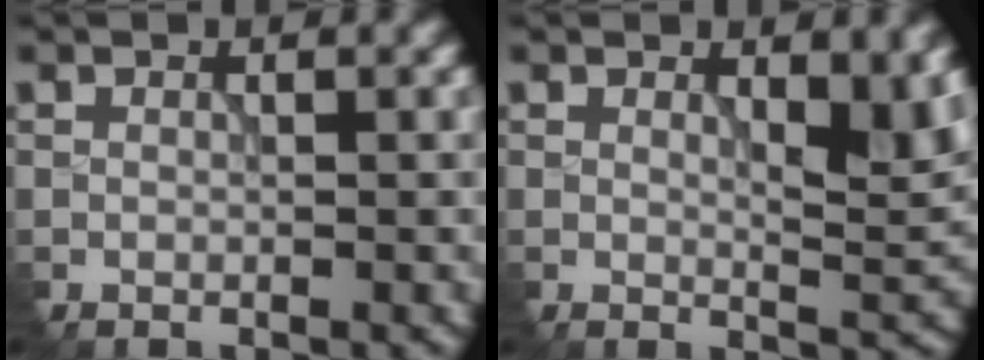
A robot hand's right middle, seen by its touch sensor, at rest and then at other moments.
{"total": 4.3, "force": [1.4, 1.5, 3.8], "torque": [-0.057, -0.009, 0.026]}